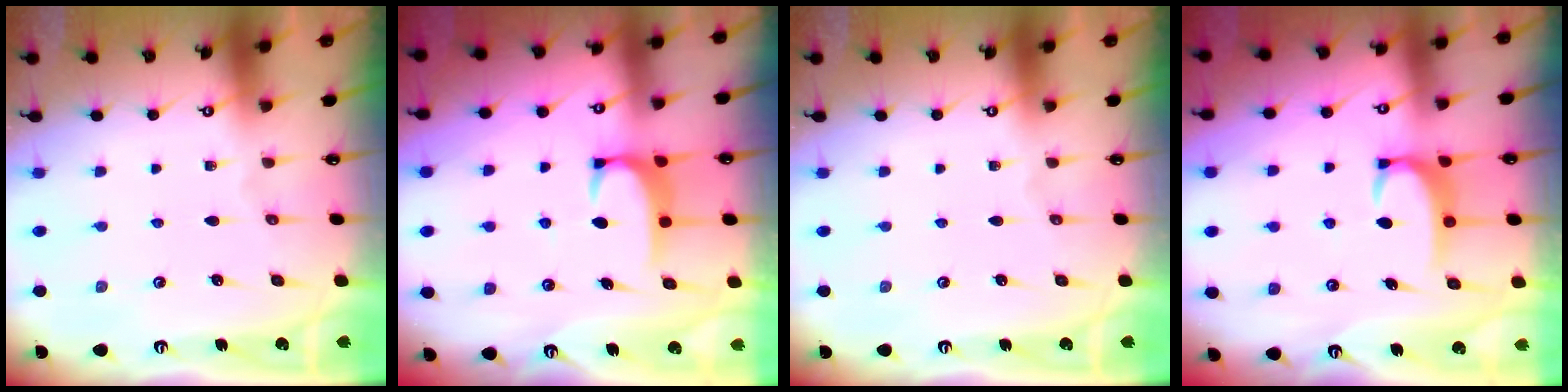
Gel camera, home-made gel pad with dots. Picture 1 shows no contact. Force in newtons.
{"total": 2.0, "press": 1.9, "slide": 0.6}
{"total": 0.0}
{"total": 3.4, "press": 3.4, "slide": 0.4}